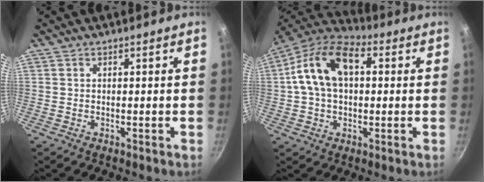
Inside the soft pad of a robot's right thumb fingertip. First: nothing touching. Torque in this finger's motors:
{"motor_torque": [0.14, 2.37, 1.15, -0.64, 0.47]}